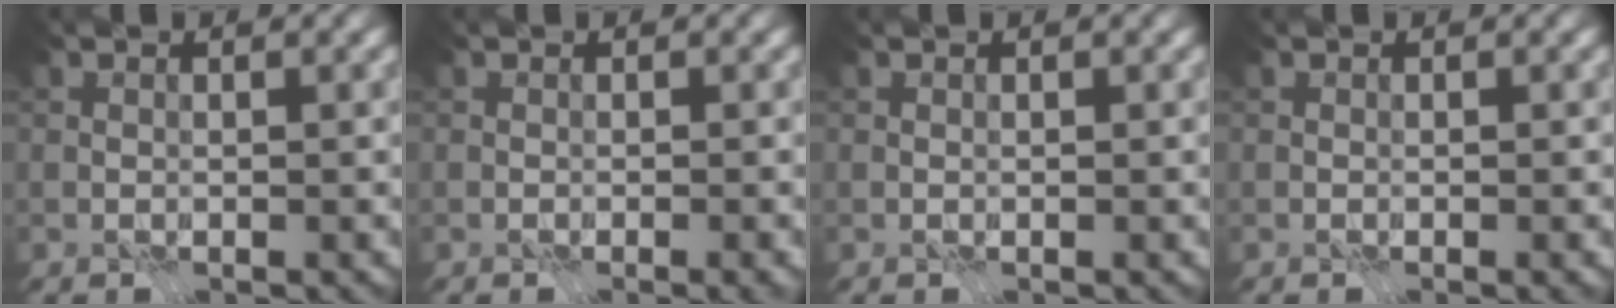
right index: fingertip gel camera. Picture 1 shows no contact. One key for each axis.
{"total": 0.8, "fx": -0.5, "fy": 0.2, "fz": 0.6, "tx": -0.010, "ty": -0.001, "tz": -0.006}
{"total": 0.0}
{"total": 0.0}